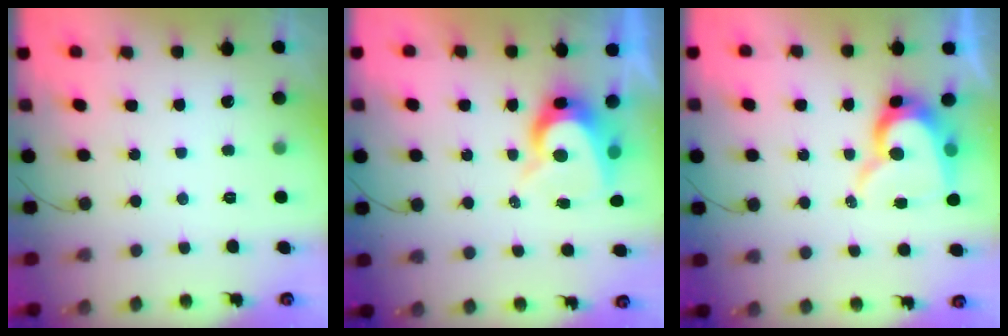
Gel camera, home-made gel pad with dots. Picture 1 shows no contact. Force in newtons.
{"total": 8.4, "press": 8.3, "slide": 0.6}
{"total": 12.8, "press": 12.7, "slide": 1.2}